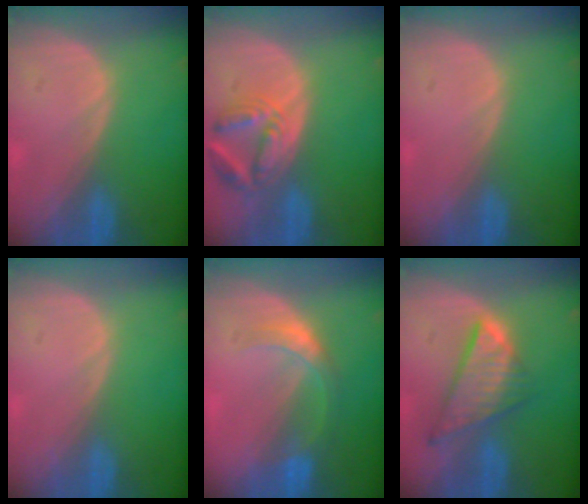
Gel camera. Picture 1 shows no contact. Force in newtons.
{"total": 7.2, "press": 6.5, "slide": 3.0}
{"total": 0.0}
{"total": 0.0}
{"total": 5.4, "press": 4.8, "slide": 2.5}
{"total": 8.7, "press": 7.4, "slide": 4.6}